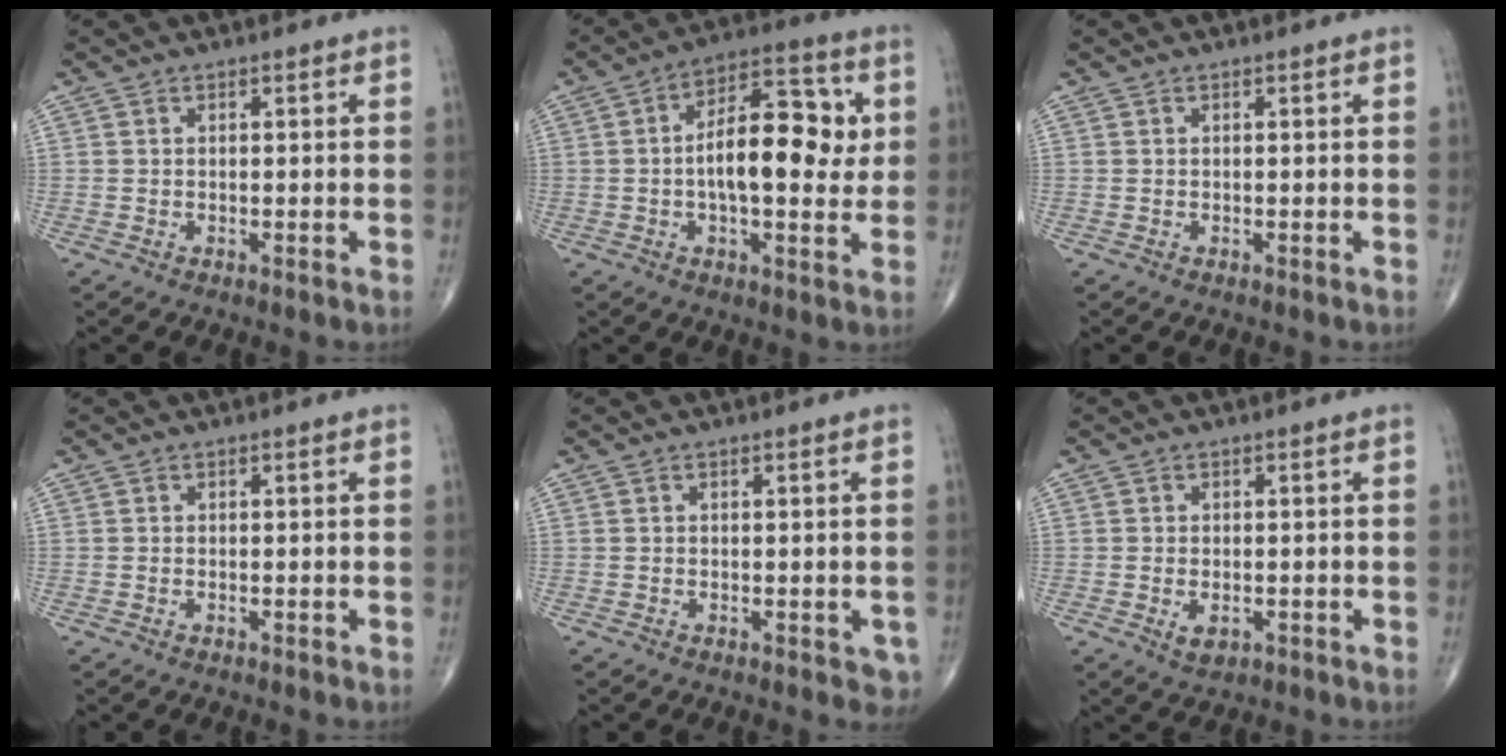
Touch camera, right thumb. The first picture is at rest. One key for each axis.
{"total": 15.2, "fx": 1.3, "fy": 7.0, "fz": 13.4, "tx": -0.185, "ty": 0.018, "tz": 0.012}
{"total": 0.0}
{"total": 0.0}
{"total": 2.4, "fx": -0.8, "fy": 1.4, "fz": 1.8, "tx": 0.000, "ty": 0.002, "tz": -0.010}
{"total": 2.8, "fx": -0.8, "fy": 1.8, "fz": 2.0, "tx": -0.030, "ty": 0.000, "tz": -0.005}